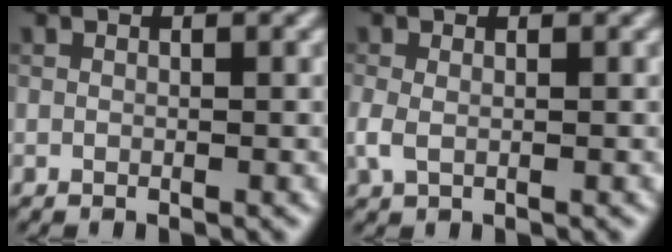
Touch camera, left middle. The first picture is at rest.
{"total": 1.5, "force": [-0.1, 0.9, 1.2], "torque": [-0.032, -0.002, -0.004]}